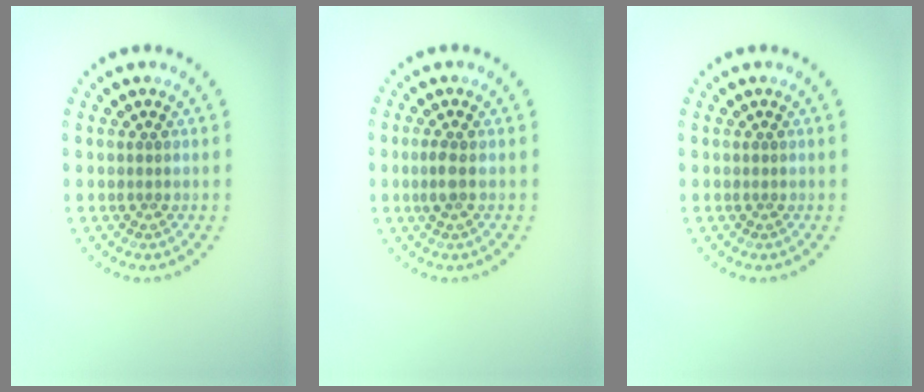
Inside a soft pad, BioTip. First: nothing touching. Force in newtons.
{"total": 1.3, "press": 1.1, "slide": 0.6}
{"total": 0.0}